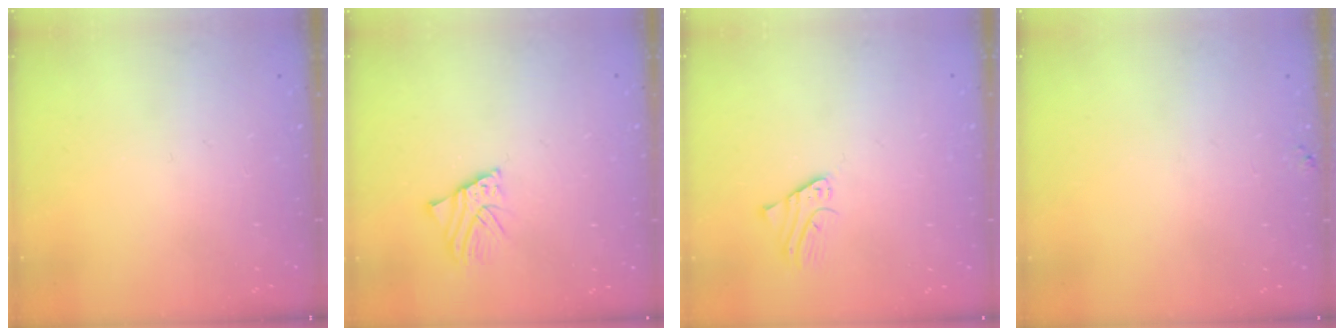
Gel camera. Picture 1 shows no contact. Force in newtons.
{"total": 3.8, "press": 3.7, "slide": 0.5}
{"total": 1.8, "press": 1.7, "slide": 0.1}
{"total": 3.7, "press": 3.7, "slide": 0.5}